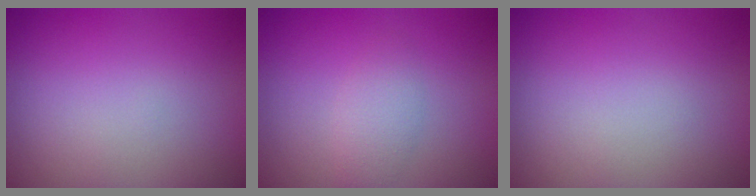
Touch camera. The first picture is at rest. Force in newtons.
{"total": 1.9, "press": 1.9, "slide": 0.0}
{"total": 0.0}